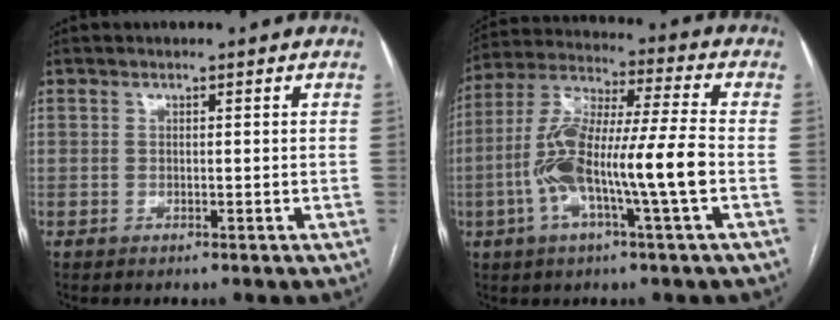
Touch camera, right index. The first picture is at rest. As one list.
[{"total": 15.0, "force": [-3.6, 0.8, 14.5], "torque": [-0.289, 0.010, -0.071]}]